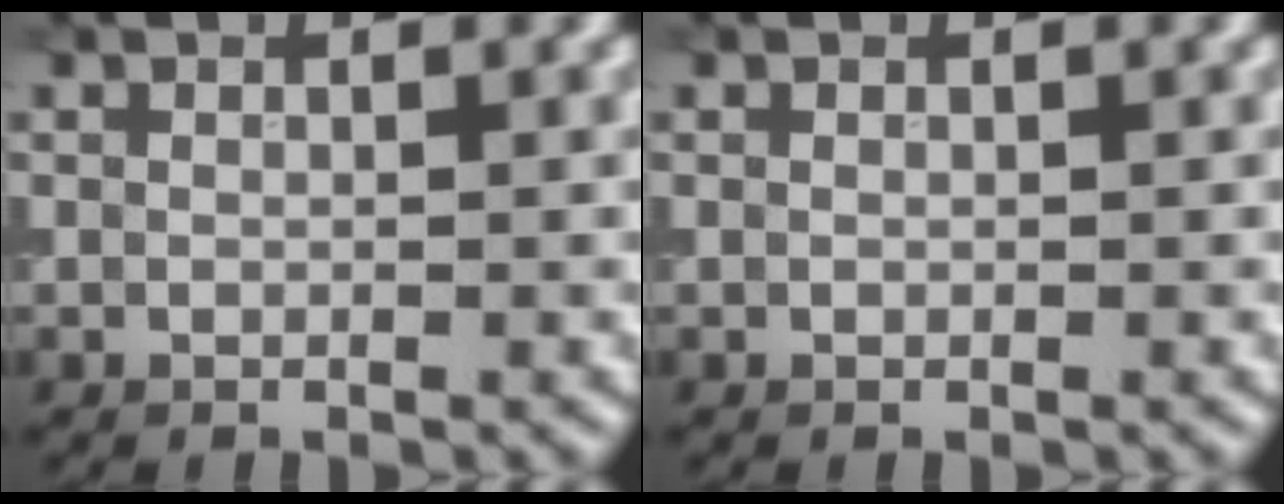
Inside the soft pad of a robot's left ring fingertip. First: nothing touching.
{"total": 0.0}